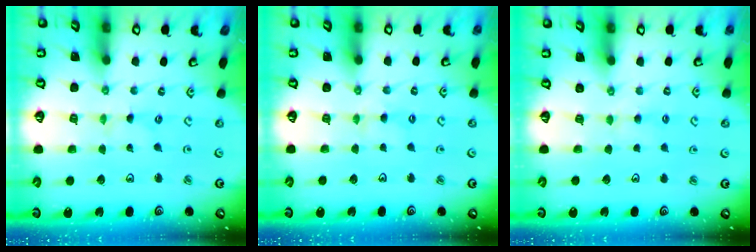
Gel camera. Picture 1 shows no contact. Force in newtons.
{"total": 2.4, "press": 2.4, "slide": 0.4}
{"total": 3.4, "press": 3.3, "slide": 0.6}